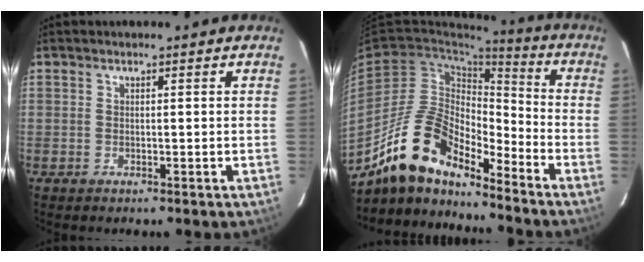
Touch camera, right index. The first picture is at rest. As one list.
[{"total": 15.9, "force": [-12.8, 5.3, 7.9], "torque": [-0.145, 0.007, -0.244]}]